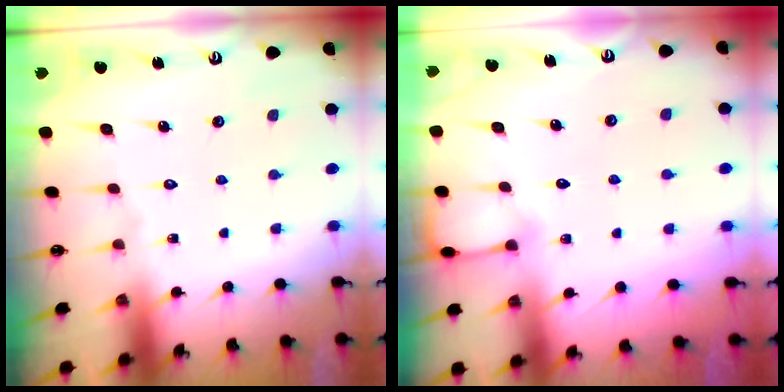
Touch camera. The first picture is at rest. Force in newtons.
{"total": 4.7, "press": 4.7, "slide": 0.5}